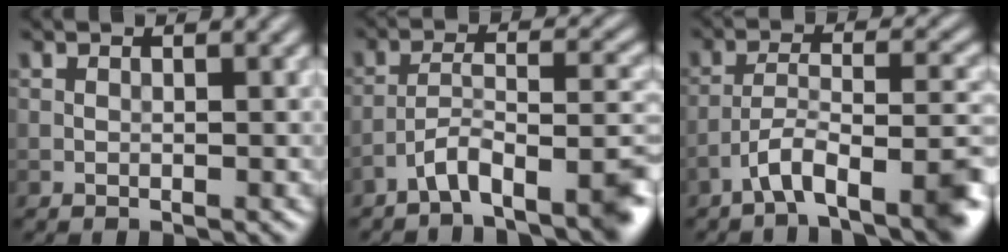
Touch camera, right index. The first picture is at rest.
{"total": 6.6, "force": [-4.5, 1.5, 4.6], "torque": [-0.071, 0.008, -0.079]}
{"total": 7.5, "force": [-4.8, 2.1, 5.4], "torque": [-0.082, 0.006, -0.082]}